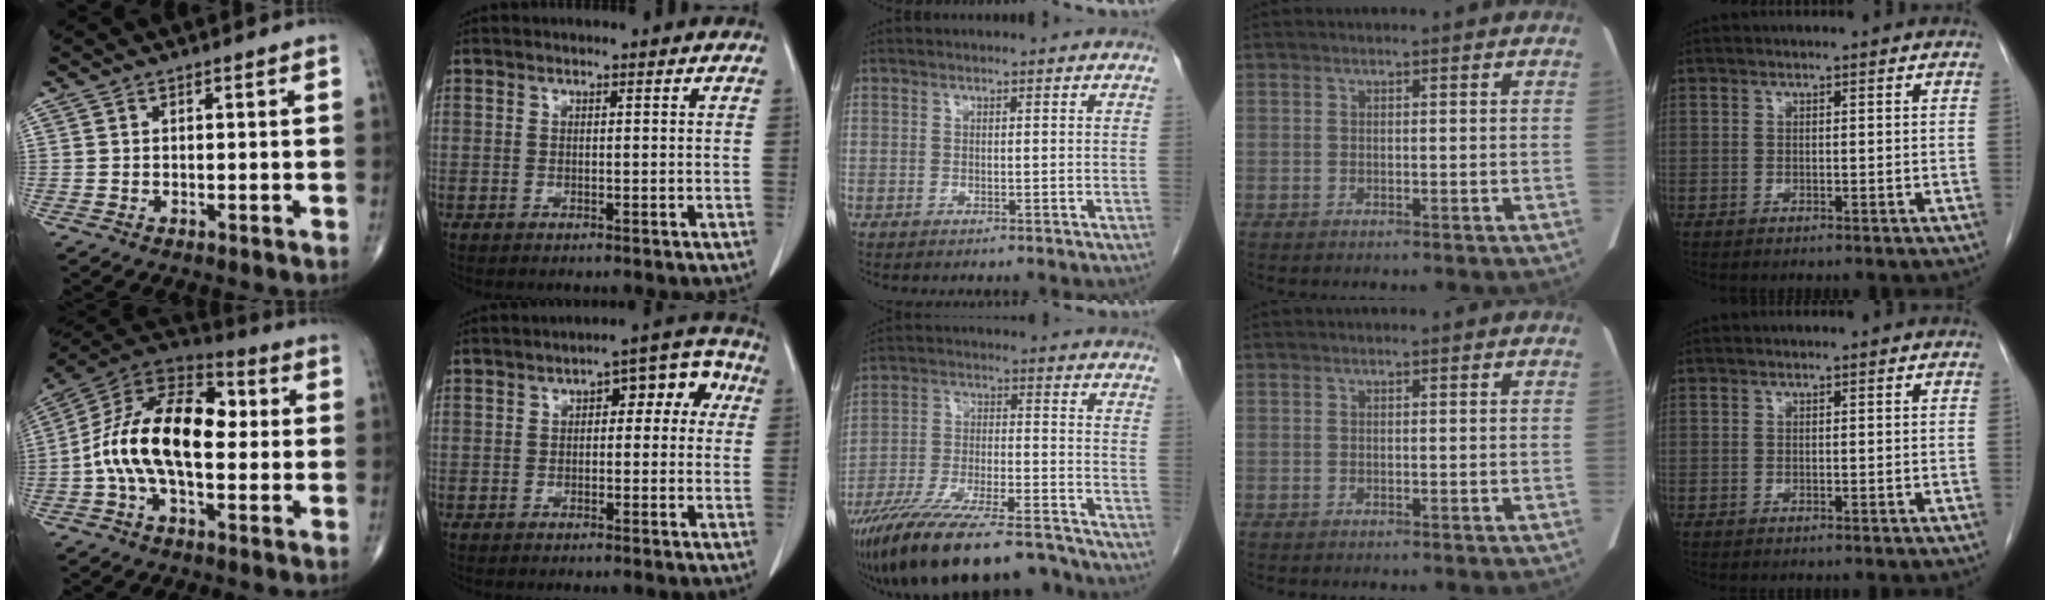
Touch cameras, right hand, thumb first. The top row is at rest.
{"thumb": {"total": 19.3, "force": [-0.1, 10.6, 16.2], "torque": [-0.284, 0.040, -0.012]}, "index": {"total": 7.0, "force": [1.3, 3.5, 5.9], "torque": [-0.062, 0.042, 0.012]}, "middle": {"total": 19.9, "force": [-17.0, 3.4, 9.6], "torque": [-0.164, -0.018, -0.279]}}